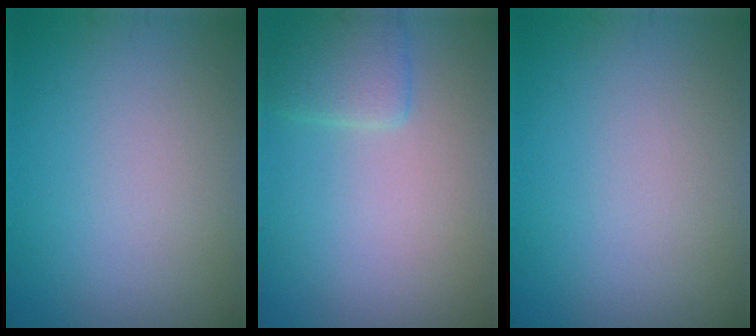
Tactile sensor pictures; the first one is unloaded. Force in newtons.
{"total": 2.4, "press": 2.3, "slide": 0.2}
{"total": 0.0}